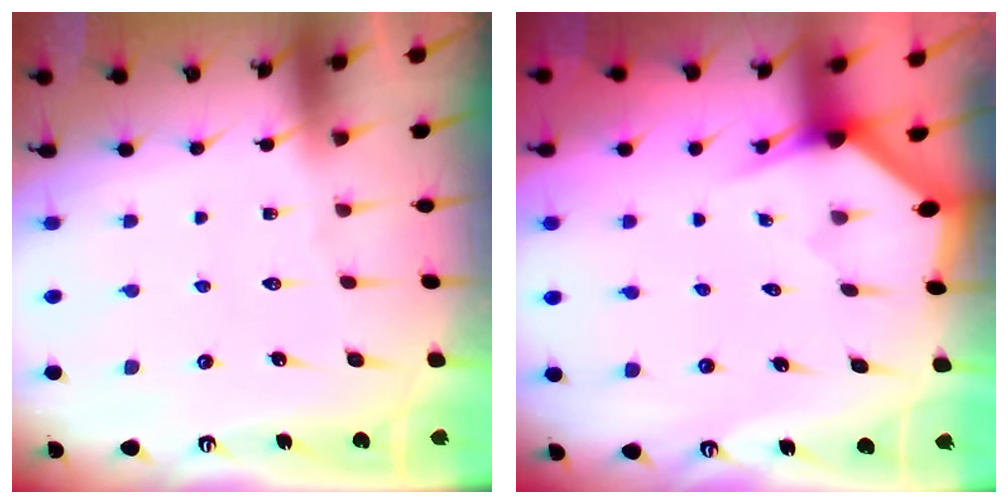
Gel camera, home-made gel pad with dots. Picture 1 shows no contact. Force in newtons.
{"total": 2.2, "press": 2.2, "slide": 0.1}